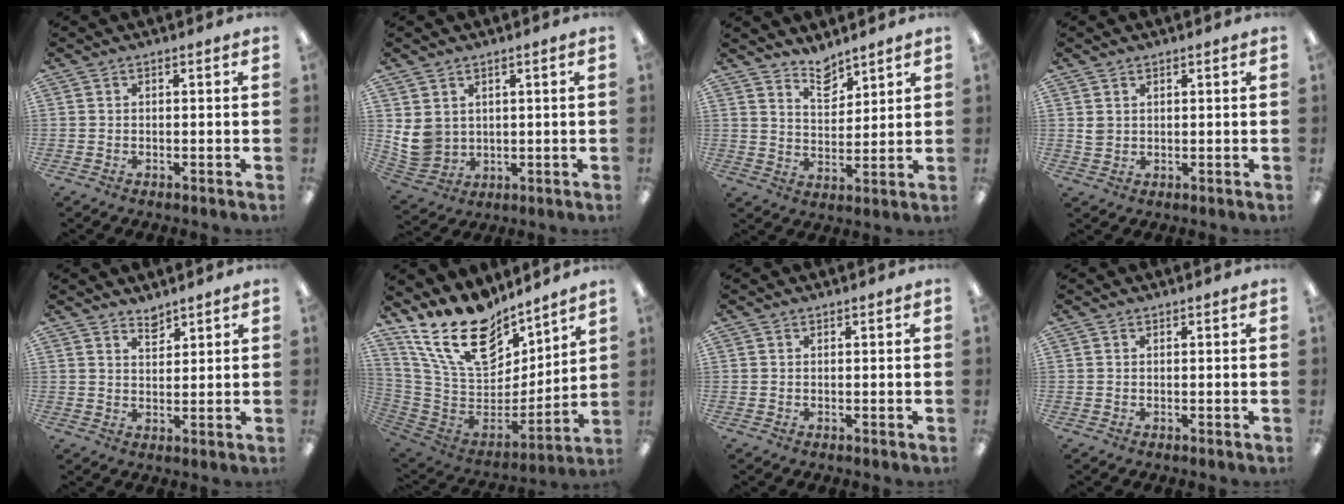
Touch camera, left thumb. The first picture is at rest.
{"total": 7.3, "force": [2.1, 6.5, 2.6], "torque": [-0.065, -0.011, 0.044]}
{"total": 7.0, "force": [6.2, 2.8, 1.7], "torque": [-0.022, -0.042, 0.112]}
{"total": 2.3, "force": [1.1, 1.9, 0.7], "torque": [-0.016, 0.001, 0.021]}
{"total": 3.2, "force": [3.0, 1.0, 0.4], "torque": [0.004, -0.025, 0.053]}
{"total": 22.0, "force": [14.8, 11.4, 11.6], "torque": [-0.220, -0.097, 0.271]}
{"total": 0.0}
{"total": 0.0}